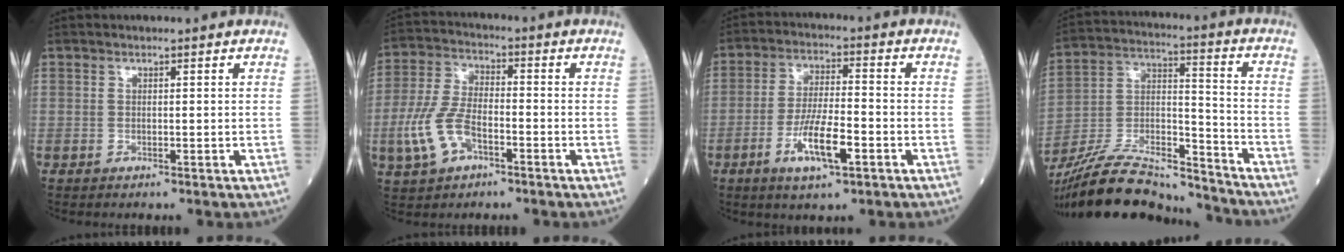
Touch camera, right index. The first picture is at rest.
{"total": 9.0, "force": [-3.4, 4.5, 7.1], "torque": [-0.170, 0.005, -0.066]}
{"total": 9.2, "force": [-3.8, 1.9, 8.1], "torque": [-0.159, -0.005, -0.067]}
{"total": 20.9, "force": [-19.5, 3.0, 7.1], "torque": [-0.161, 0.002, -0.336]}